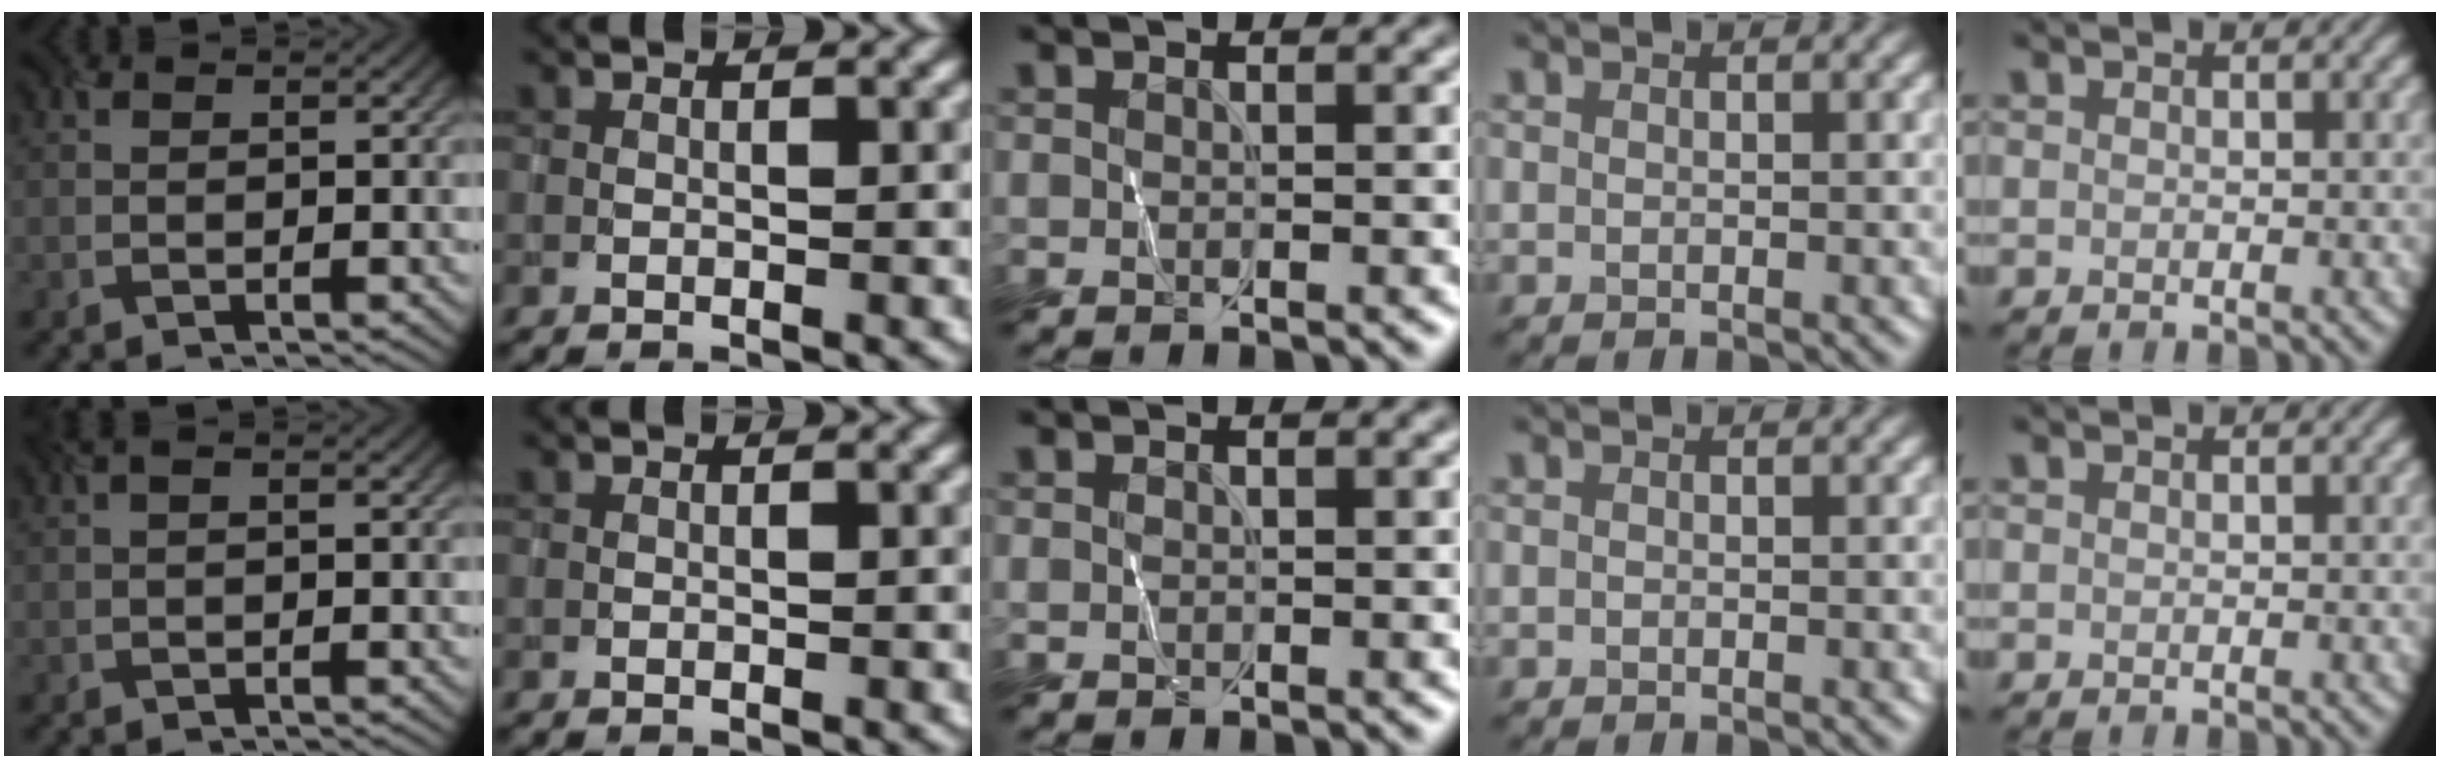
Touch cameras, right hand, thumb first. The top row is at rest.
{"thumb": {"total": 0.5, "force": [0.1, -0.1, 0.5], "torque": [-0.010, 0.002, 0.000]}}